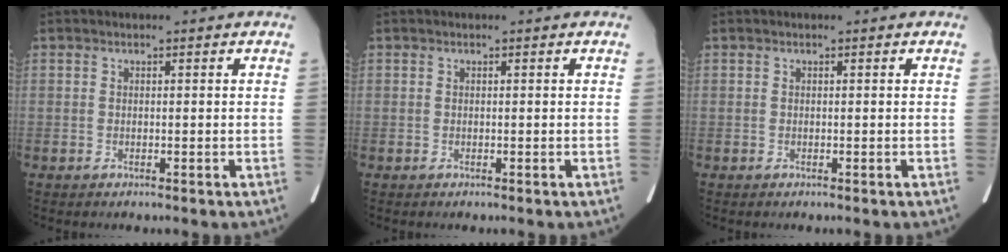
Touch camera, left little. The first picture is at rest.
{"total": 0.0}
{"total": 0.0}